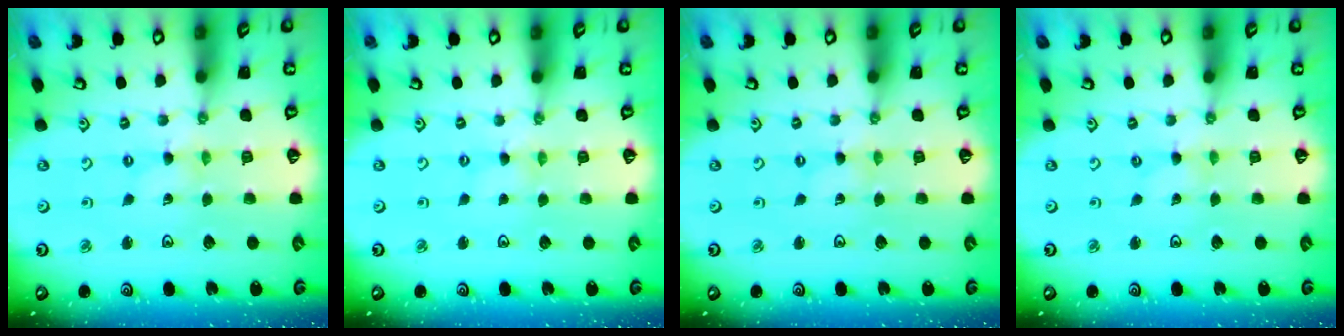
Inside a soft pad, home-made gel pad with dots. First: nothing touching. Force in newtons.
{"total": 0.0}
{"total": 0.0}
{"total": 0.0}